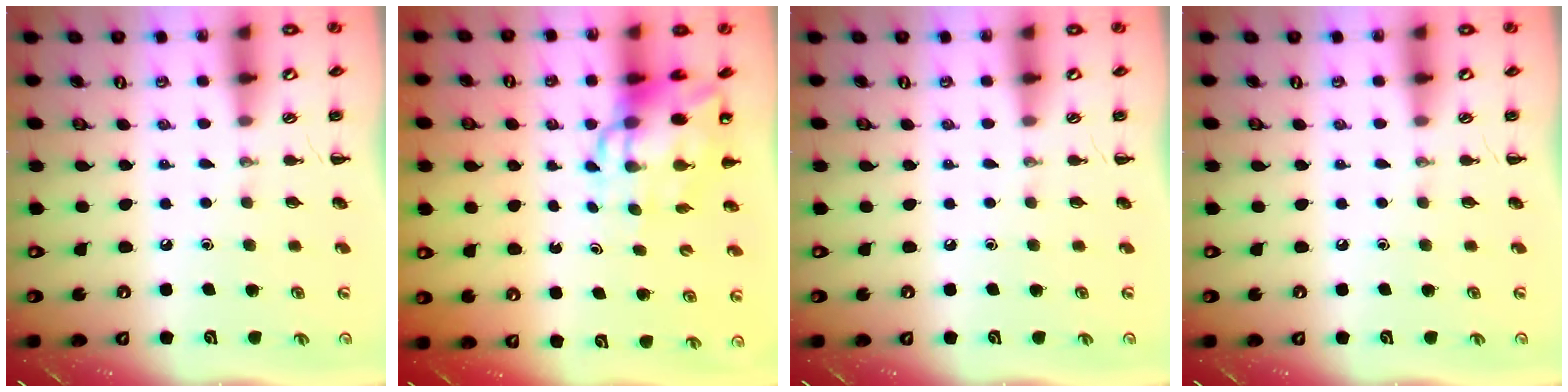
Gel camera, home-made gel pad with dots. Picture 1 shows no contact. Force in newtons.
{"total": 10.1, "press": 9.7, "slide": 2.8}
{"total": 0.0}
{"total": 0.0}